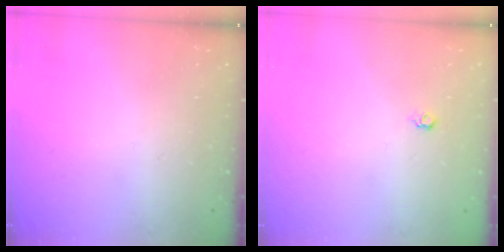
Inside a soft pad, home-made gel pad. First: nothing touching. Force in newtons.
{"total": 4.0, "press": 3.9, "slide": 0.7}